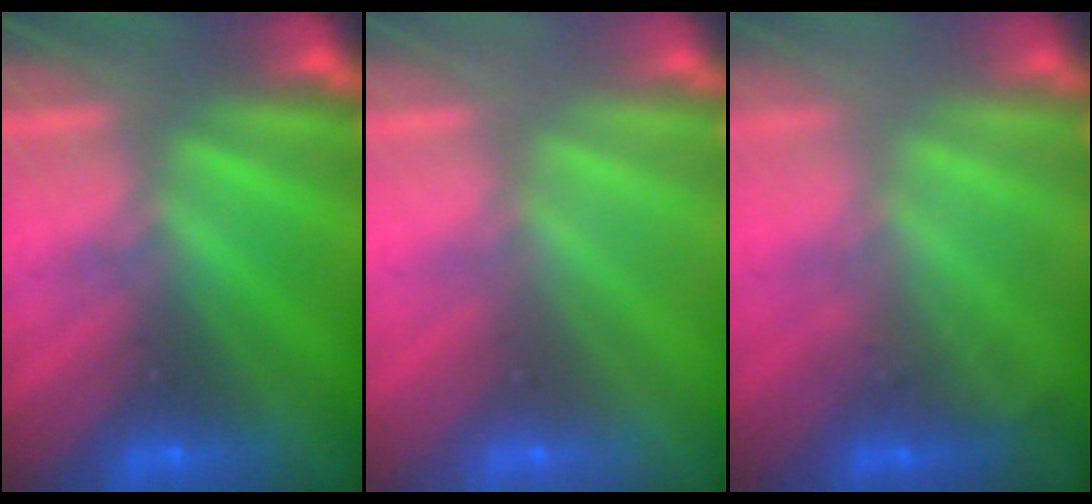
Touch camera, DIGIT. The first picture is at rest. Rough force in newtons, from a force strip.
{"total": 3.3}
{"total": 2.2}